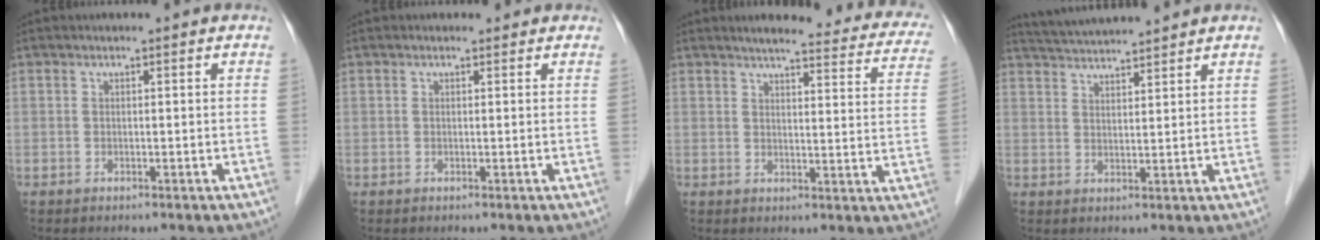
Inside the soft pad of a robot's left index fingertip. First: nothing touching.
{"total": 0.8, "force": [0.7, 0.5, 0.1], "torque": [-0.005, 0.003, 0.006]}
{"total": 19.8, "force": [17.5, 4.0, 8.5], "torque": [-0.091, -0.014, 0.189]}
{"total": 7.5, "force": [7.2, -0.6, 2.0], "torque": [-0.046, 0.028, 0.120]}